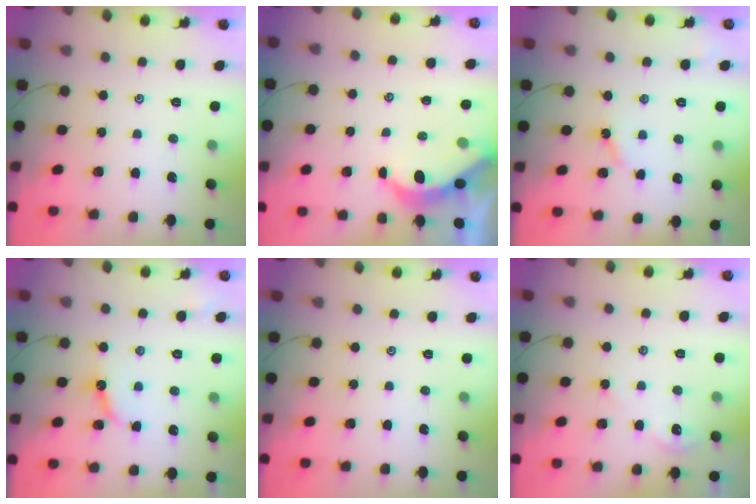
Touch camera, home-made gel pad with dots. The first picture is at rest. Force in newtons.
{"total": 3.9, "press": 3.9, "slide": 0.5}
{"total": 3.7, "press": 3.7, "slide": 0.5}
{"total": 6.8, "press": 6.7, "slide": 0.6}
{"total": 0.0}
{"total": 1.6, "press": 1.5, "slide": 0.3}